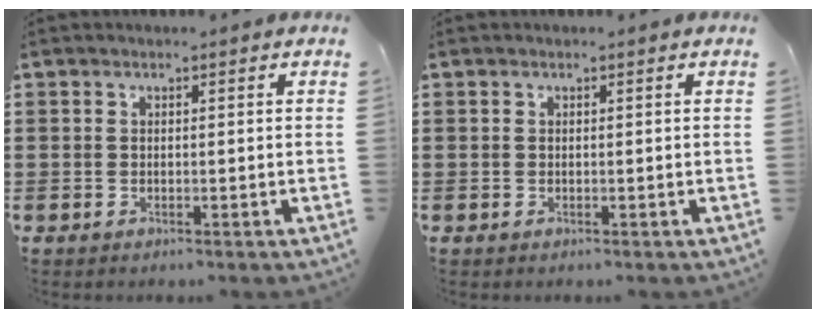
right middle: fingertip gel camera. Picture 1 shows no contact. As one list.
[{"total": 0.0}]